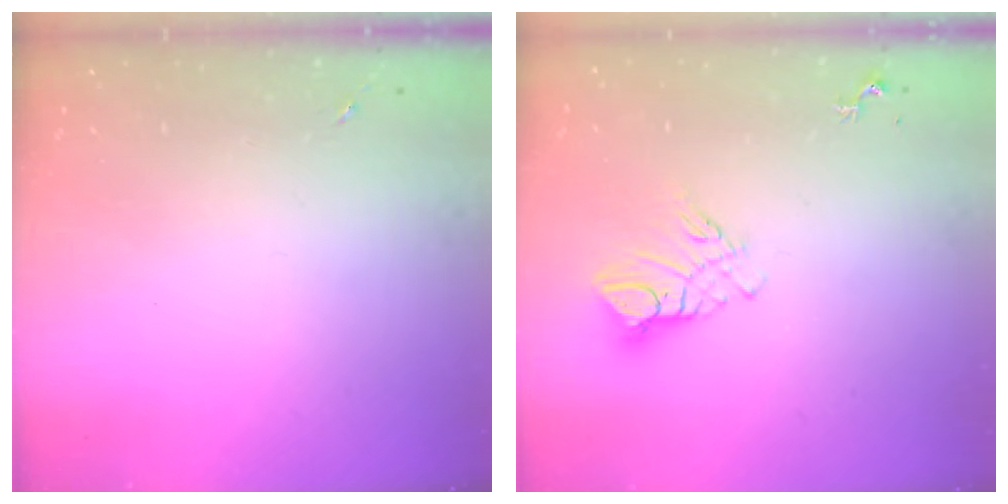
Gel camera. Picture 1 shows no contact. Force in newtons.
{"total": 10.2, "press": 10.1, "slide": 0.8}